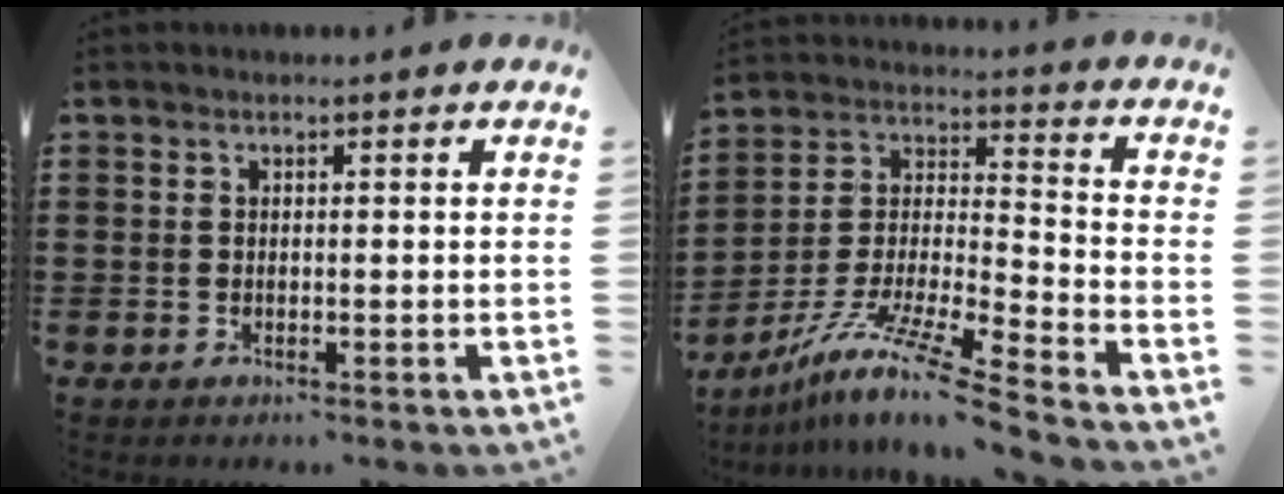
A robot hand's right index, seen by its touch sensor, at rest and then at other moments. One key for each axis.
{"total": 11.9, "fx": -9.5, "fy": 0.0, "fz": 7.2, "tx": -0.139, "ty": 0.003, "tz": -0.187}